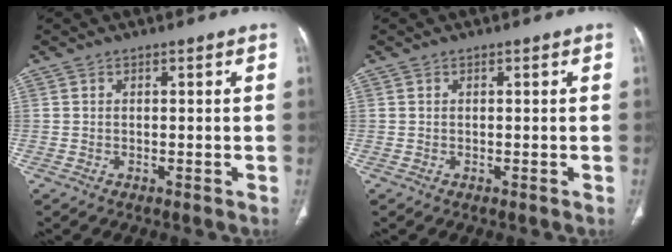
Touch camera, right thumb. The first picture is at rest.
{"total": 0.0}